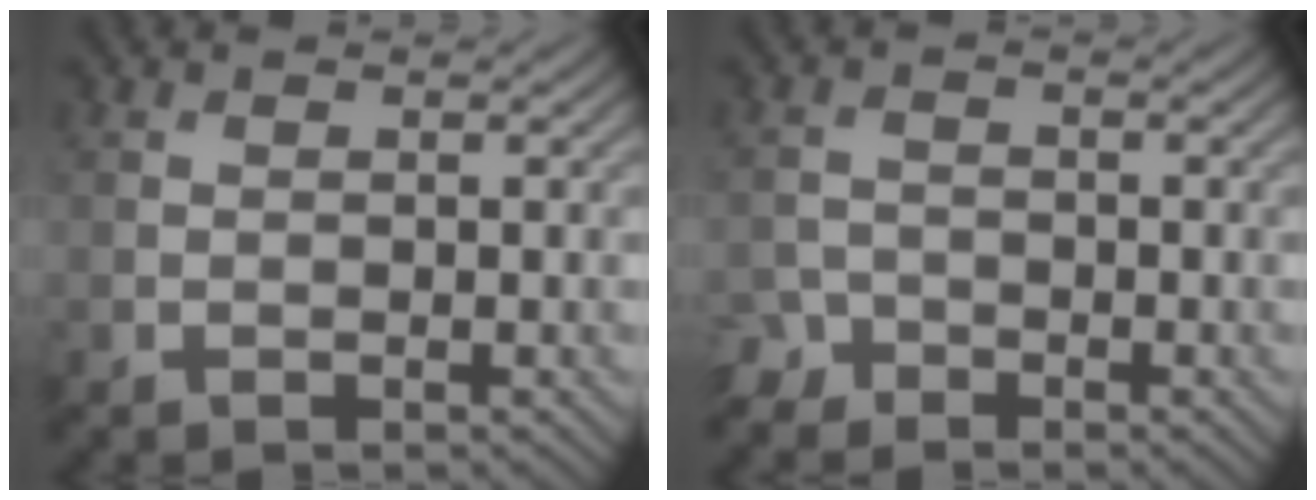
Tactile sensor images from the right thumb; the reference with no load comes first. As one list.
[{"total": 2.4, "force": [-2.0, 1.2, 0.3], "torque": [-0.006, -0.001, -0.049]}]